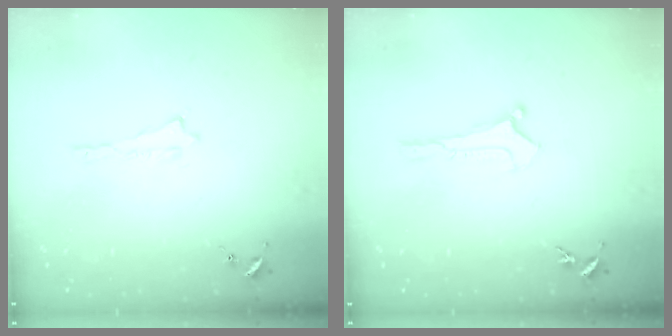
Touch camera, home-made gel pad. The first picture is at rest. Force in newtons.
{"total": 0.0}